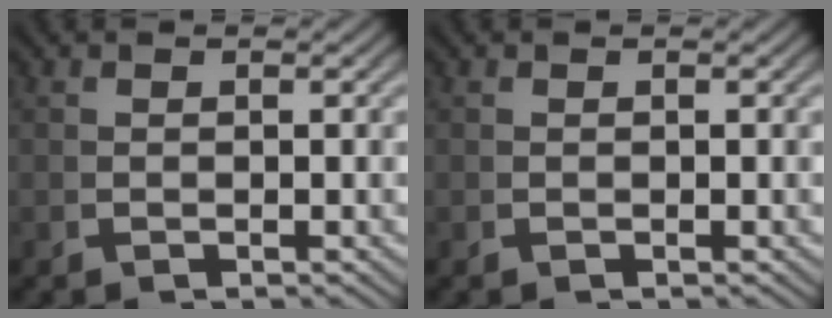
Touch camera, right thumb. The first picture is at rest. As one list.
[{"total": 0.0}]